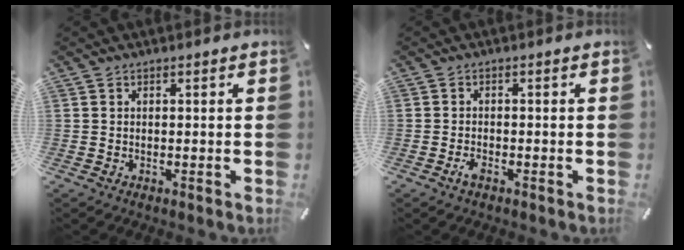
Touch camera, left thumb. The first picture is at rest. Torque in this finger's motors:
{"motor_torque": [0.01, 0.01, 0.07, -0.05, -0.04]}